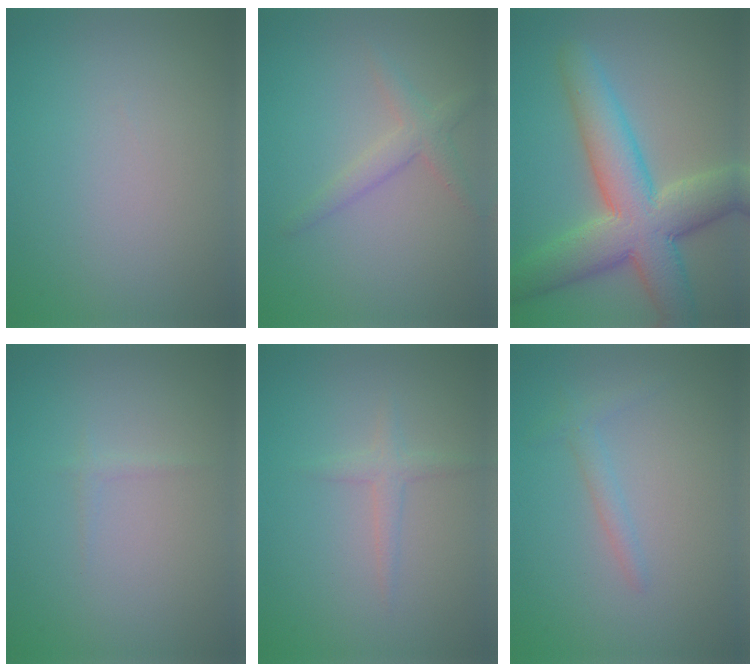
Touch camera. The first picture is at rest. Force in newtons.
{"total": 2.3, "press": 2.3, "slide": 0.1}
{"total": 9.7, "press": 9.7, "slide": 0.2}
{"total": 0.6, "press": 0.6, "slide": 0.0}
{"total": 1.3, "press": 1.3, "slide": 0.1}
{"total": 1.4, "press": 1.4, "slide": 0.1}